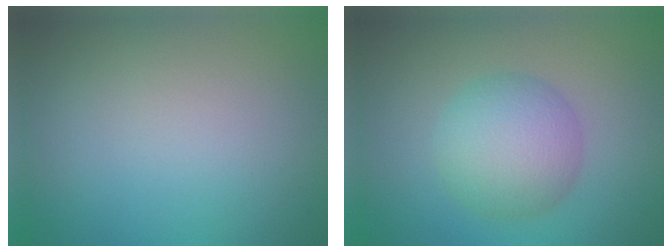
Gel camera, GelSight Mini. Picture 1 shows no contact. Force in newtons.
{"total": 5.5, "press": 5.5, "slide": 0.1}